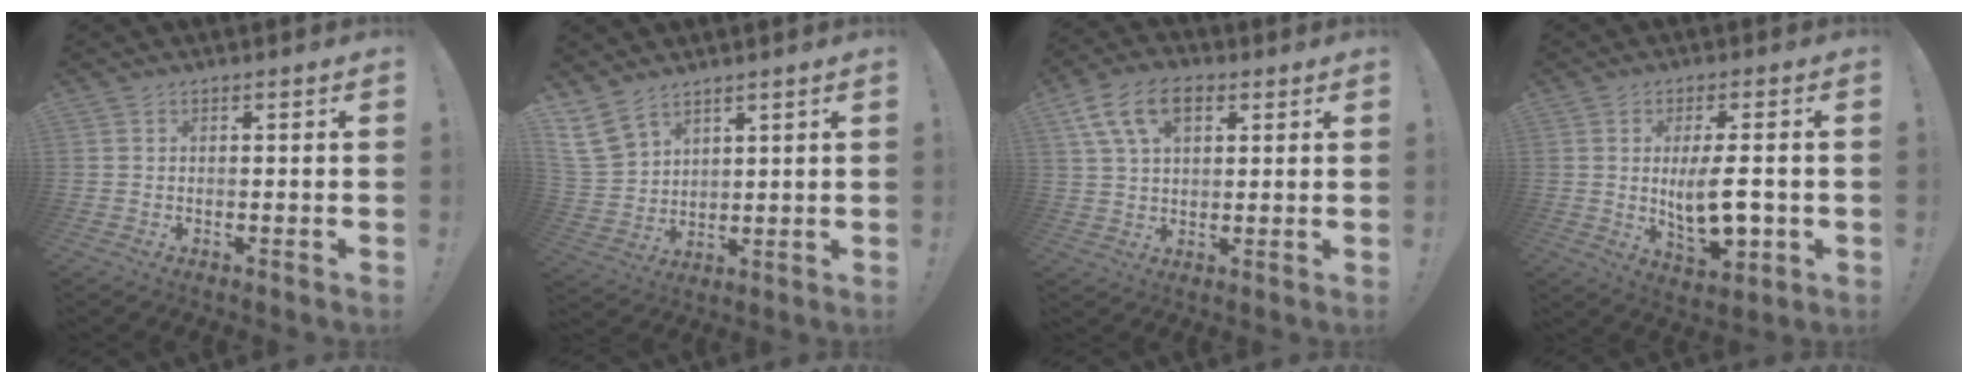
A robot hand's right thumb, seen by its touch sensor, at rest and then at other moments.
{"total": 10.2, "force": [7.3, 5.7, 4.2], "torque": [-0.087, -0.043, 0.146]}
{"total": 12.4, "force": [5.3, 7.3, 8.5], "torque": [-0.152, -0.001, 0.100]}
{"total": 11.7, "force": [-0.6, 4.6, 10.7], "torque": [-0.160, -0.012, -0.012]}